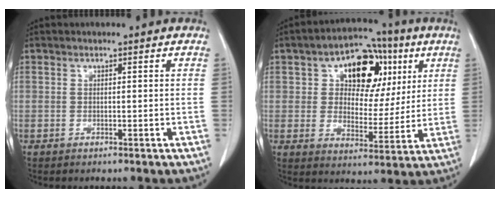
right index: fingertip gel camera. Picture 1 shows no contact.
{"total": 14.8, "force": [5.9, 9.4, 9.8], "torque": [-0.120, 0.036, 0.095]}